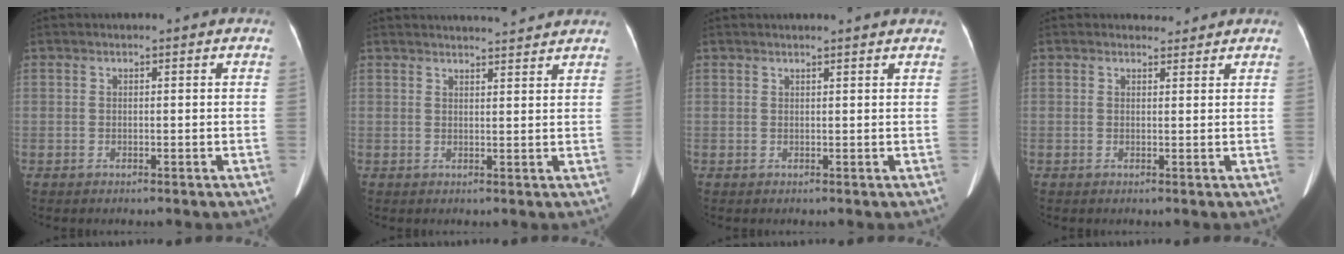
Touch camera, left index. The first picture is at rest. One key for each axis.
{"total": 6.9, "fx": 6.7, "fy": 0.1, "fz": 1.7, "tx": -0.025, "ty": 0.014, "tz": 0.078}
{"total": 3.4, "fx": 3.2, "fy": -0.1, "fz": 1.0, "tx": -0.015, "ty": 0.010, "tz": 0.033}
{"total": 1.4, "fx": 1.3, "fy": 0.6, "fz": -0.2, "tx": 0.001, "ty": -0.001, "tz": 0.018}